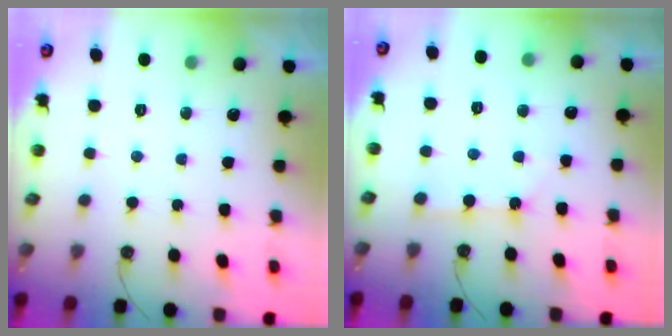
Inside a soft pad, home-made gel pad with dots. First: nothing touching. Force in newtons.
{"total": 1.9, "press": 1.8, "slide": 0.3}